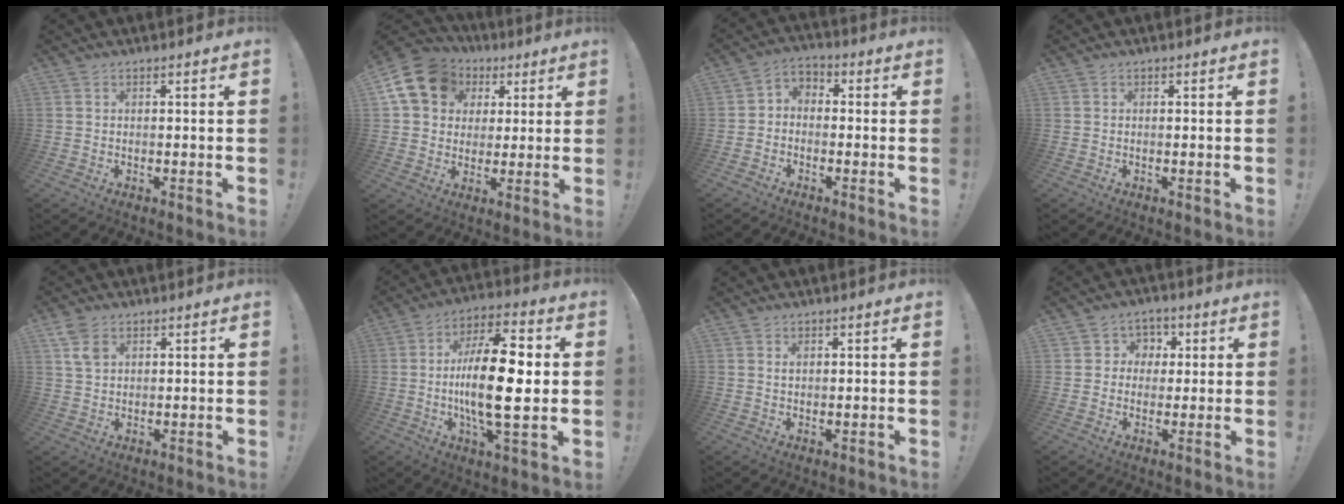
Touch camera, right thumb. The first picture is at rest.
{"total": 15.8, "force": [5.6, 12.7, 7.6], "torque": [-0.120, -0.017, 0.111]}
{"total": 4.6, "force": [-3.3, 2.8, 1.6], "torque": [-0.026, 0.019, -0.061]}
{"total": 0.0}
{"total": 5.6, "force": [2.7, 3.6, 3.3], "torque": [-0.058, -0.005, 0.055]}
{"total": 20.6, "force": [-0.8, 6.6, 19.5], "torque": [-0.351, 0.002, -0.021]}
{"total": 0.9, "force": [0.7, 0.5, 0.4], "torque": [-0.008, 0.000, 0.013]}
{"total": 5.3, "force": [-0.1, 5.2, 1.0], "torque": [-0.015, 0.008, 0.001]}